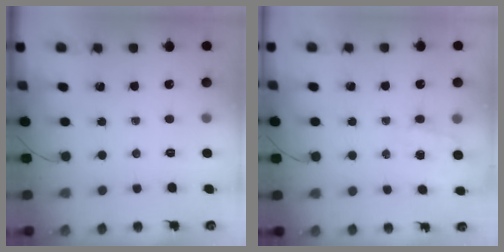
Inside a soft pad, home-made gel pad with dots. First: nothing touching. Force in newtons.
{"total": 3.0, "press": 2.9, "slide": 1.0}